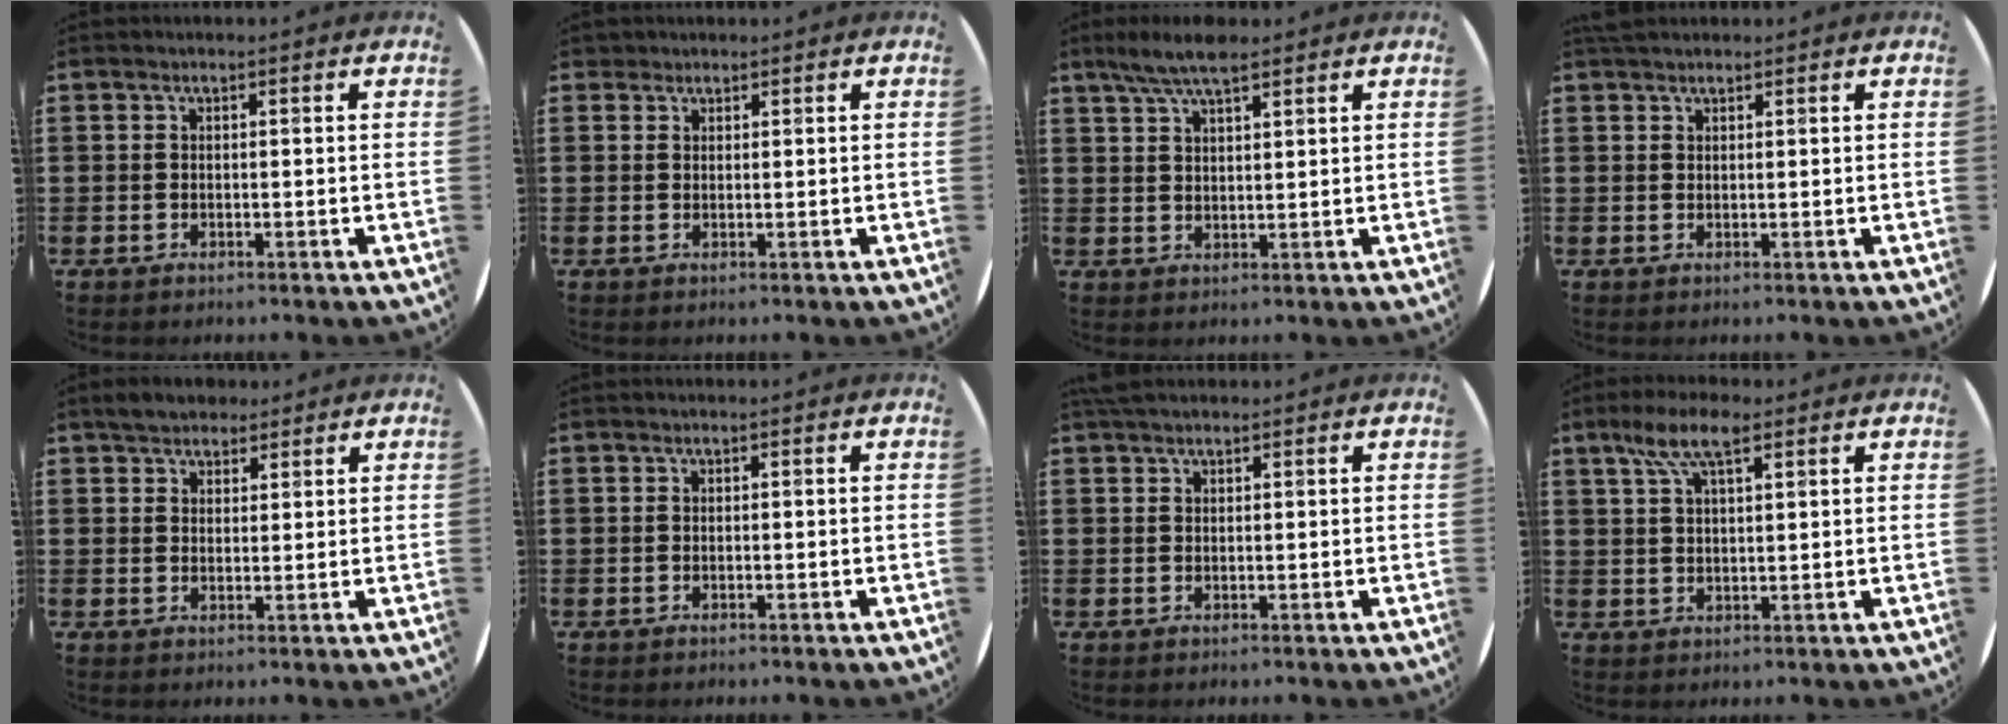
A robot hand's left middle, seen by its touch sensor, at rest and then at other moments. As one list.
[{"total": 1.0, "force": [1.0, 0.4, 0.0], "torque": [-0.002, 0.003, 0.019]}, {"total": 5.4, "force": [4.3, 1.3, 3.1], "torque": [-0.069, -0.002, 0.077]}, {"total": 1.2, "force": [1.1, 0.3, 0.3], "torque": [0.001, 0.000, 0.019]}, {"total": 3.4, "force": [3.1, 1.3, 0.3], "torque": [-0.006, 0.000, 0.058]}, {"total": 0.0}, {"total": 1.4, "force": [1.3, 0.4, 0.5], "torque": [-0.003, 0.000, 0.022]}, {"total": 6.9, "force": [4.1, 2.3, 5.0], "torque": [-0.108, 0.011, 0.072]}]